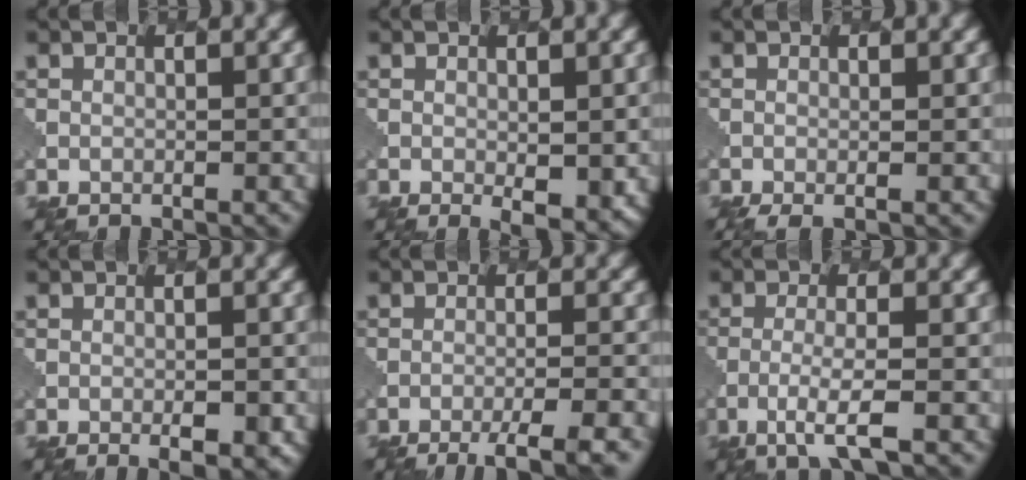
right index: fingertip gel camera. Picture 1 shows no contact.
{"total": 2.8, "force": [-0.1, 1.1, 2.6], "torque": [-0.035, -0.013, 0.006]}
{"total": 2.0, "force": [-0.9, 0.5, 1.7], "torque": [-0.026, -0.003, -0.012]}
{"total": 2.5, "force": [-0.8, 0.7, 2.2], "torque": [-0.033, -0.005, -0.007]}
{"total": 5.6, "force": [-3.8, 1.0, 3.9], "torque": [-0.051, -0.003, -0.060]}
{"total": 3.1, "force": [-1.3, 0.4, 2.8], "torque": [-0.055, 0.002, -0.035]}